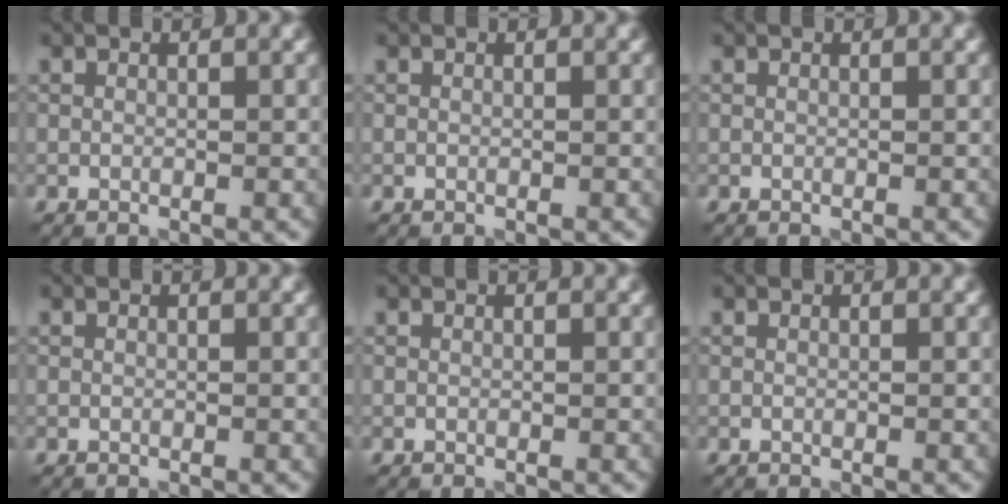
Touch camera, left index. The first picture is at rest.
{"total": 0.0}
{"total": 0.0}
{"total": 0.0}
{"total": 0.0}
{"total": 0.0}